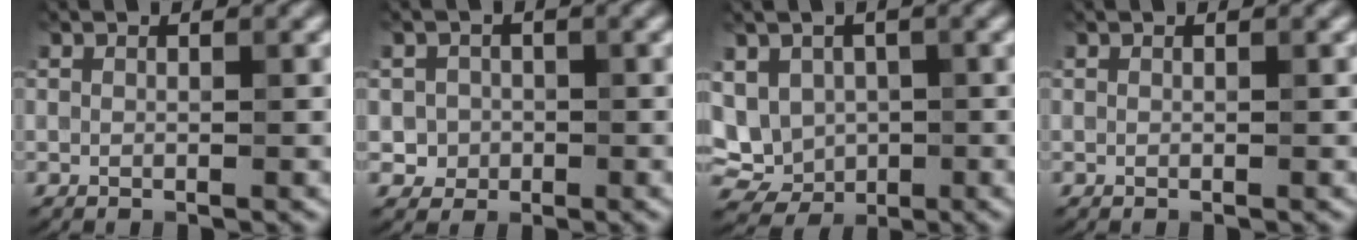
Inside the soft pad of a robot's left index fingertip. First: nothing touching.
{"total": 1.9, "force": [-0.4, 1.9, 0.3], "torque": [0.014, -0.002, -0.006]}
{"total": 6.7, "force": [0.1, 5.9, 3.3], "torque": [-0.057, 0.013, -0.007]}
{"total": 0.0}